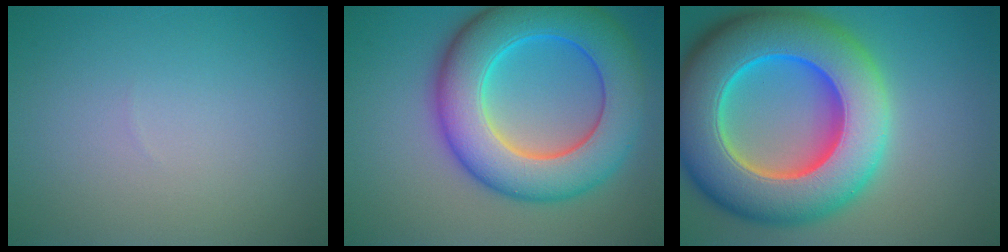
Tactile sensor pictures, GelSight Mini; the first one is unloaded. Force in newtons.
{"total": 11.1, "press": 11.1, "slide": 0.3}
{"total": 15.6, "press": 15.6, "slide": 0.5}